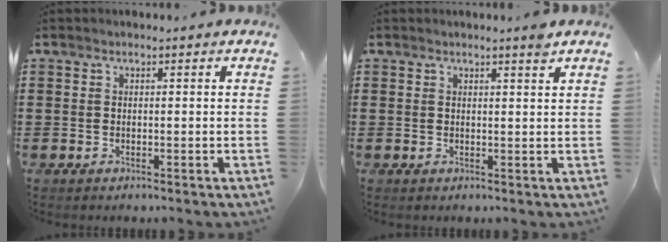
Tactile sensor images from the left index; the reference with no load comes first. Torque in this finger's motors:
{"motor_torque": [0.09, -0.15, 0.00, 0.01]}